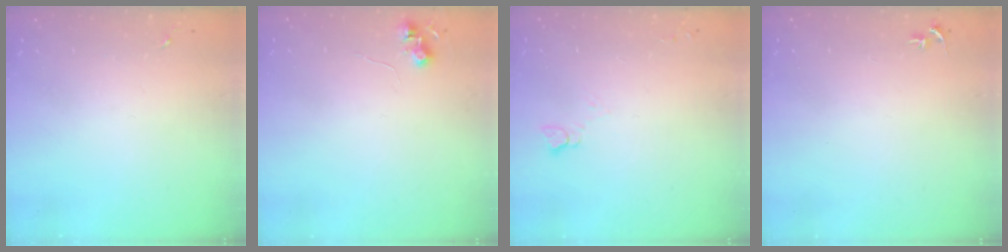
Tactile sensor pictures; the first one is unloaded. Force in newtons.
{"total": 6.0, "press": 5.9, "slide": 0.7}
{"total": 2.5, "press": 2.5, "slide": 0.2}
{"total": 2.7, "press": 2.7, "slide": 0.3}